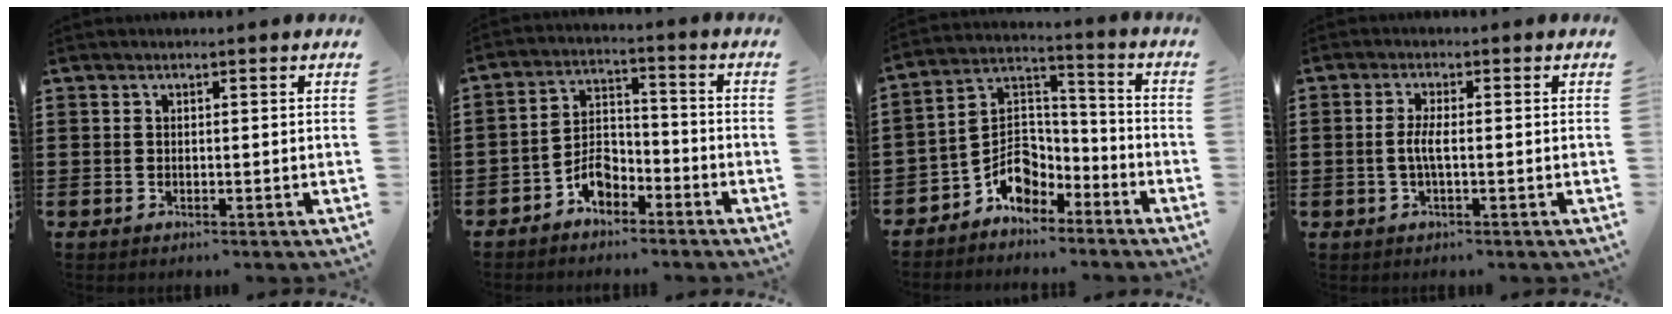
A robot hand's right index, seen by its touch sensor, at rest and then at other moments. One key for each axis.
{"total": 5.1, "fx": -3.4, "fy": 3.0, "fz": 2.3, "tx": -0.048, "ty": 0.012, "tz": -0.067}
{"total": 7.5, "fx": -4.5, "fy": 5.1, "fz": 3.3, "tx": -0.073, "ty": 0.009, "tz": -0.089}
{"total": 2.9, "fx": -0.5, "fy": 0.6, "fz": 2.8, "tx": -0.066, "ty": -0.005, "tz": -0.015}